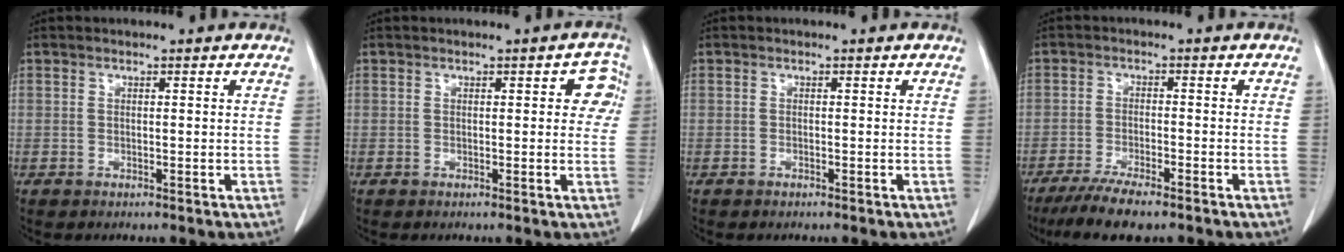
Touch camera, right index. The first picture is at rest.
{"total": 3.8, "force": [0.9, 1.8, 3.2], "torque": [-0.021, 0.014, 0.004]}
{"total": 0.0}
{"total": 7.2, "force": [-5.6, 1.3, 4.4], "torque": [-0.074, -0.016, -0.094]}